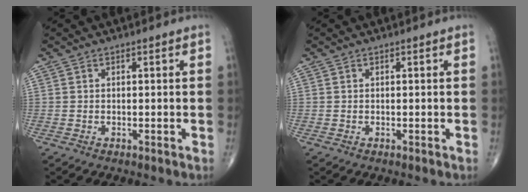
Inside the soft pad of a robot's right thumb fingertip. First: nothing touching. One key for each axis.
{"total": 0.0}